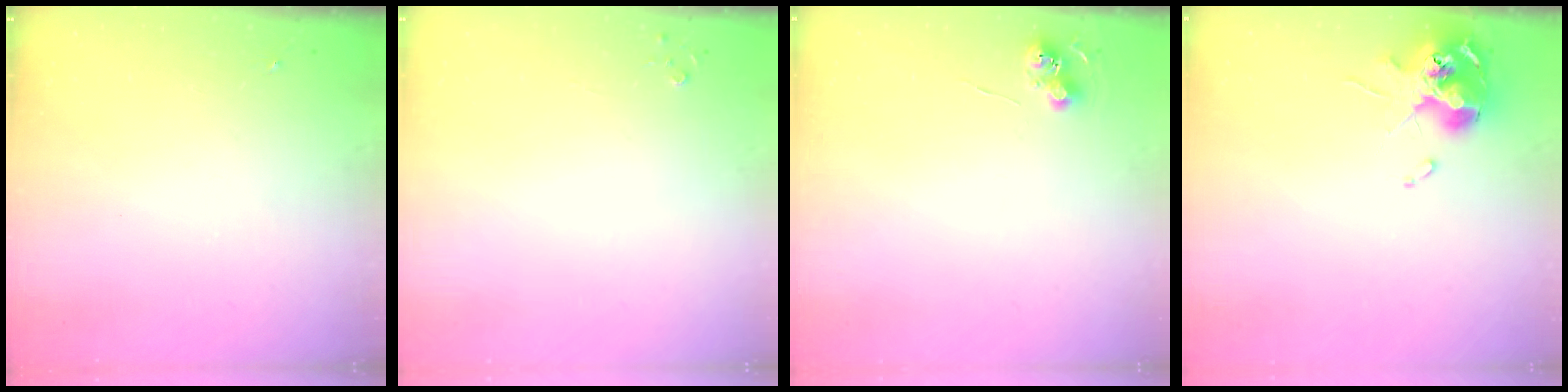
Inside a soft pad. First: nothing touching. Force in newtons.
{"total": 2.8, "press": 2.8, "slide": 0.3}
{"total": 6.2, "press": 6.2, "slide": 0.5}
{"total": 12.0, "press": 11.8, "slide": 1.6}